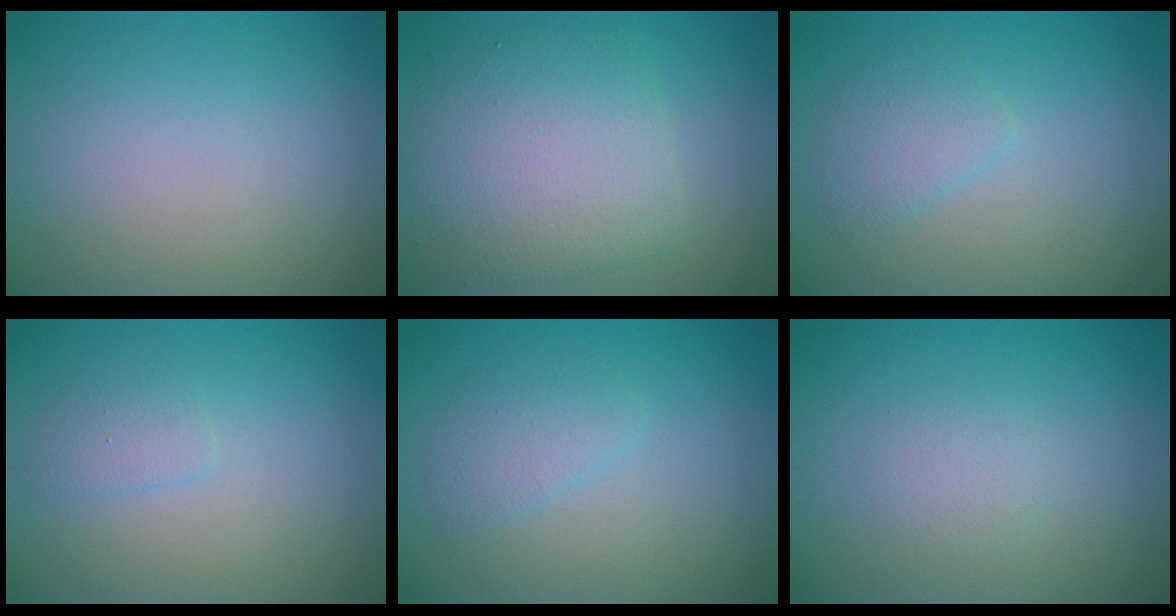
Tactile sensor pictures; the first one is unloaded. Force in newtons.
{"total": 7.5, "press": 7.5, "slide": 0.1}
{"total": 2.0, "press": 2.0, "slide": 0.1}
{"total": 1.3, "press": 1.3, "slide": 0.1}
{"total": 1.8, "press": 1.8, "slide": 0.1}
{"total": 1.1, "press": 1.1, "slide": 0.0}